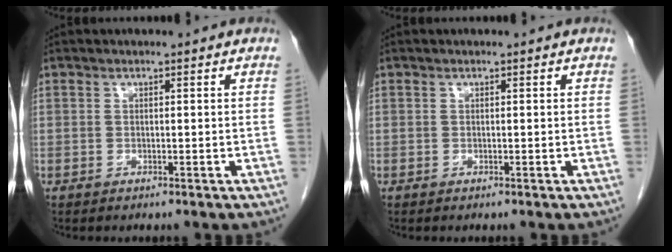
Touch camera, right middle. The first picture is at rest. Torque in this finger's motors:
{"motor_torque": [0.06, 0.07, 0.03, 0.00]}